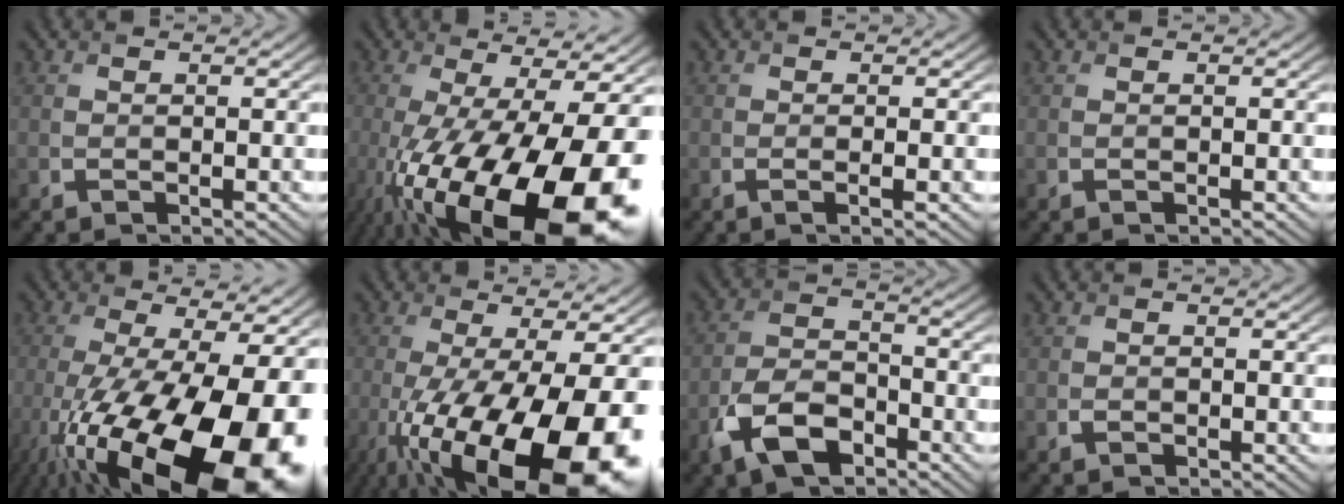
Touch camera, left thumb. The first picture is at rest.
{"total": 21.2, "force": [-8.5, 7.2, 18.0], "torque": [-0.280, -0.048, -0.122]}
{"total": 1.7, "force": [-0.2, 0.4, 1.6], "torque": [-0.025, -0.001, -0.007]}
{"total": 0.0}
{"total": 21.8, "force": [-9.7, 7.3, 18.1], "torque": [-0.283, -0.057, -0.138]}
{"total": 19.3, "force": [-7.5, 6.2, 16.7], "torque": [-0.275, -0.038, -0.110]}
{"total": 7.5, "force": [-4.5, 4.0, 4.5], "torque": [-0.092, -0.001, -0.097]}
{"total": 0.6, "force": [-0.3, 0.4, 0.3], "torque": [-0.006, -0.001, -0.003]}